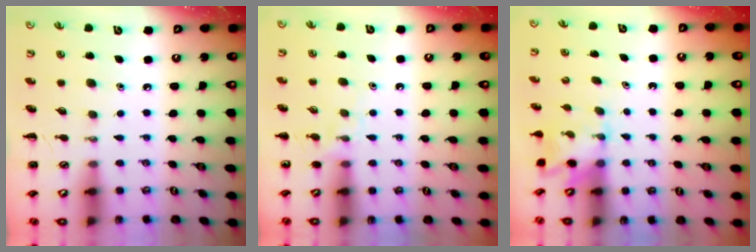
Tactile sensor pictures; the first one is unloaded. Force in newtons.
{"total": 5.1, "press": 4.6, "slide": 2.1}
{"total": 2.5, "press": 2.4, "slide": 0.9}